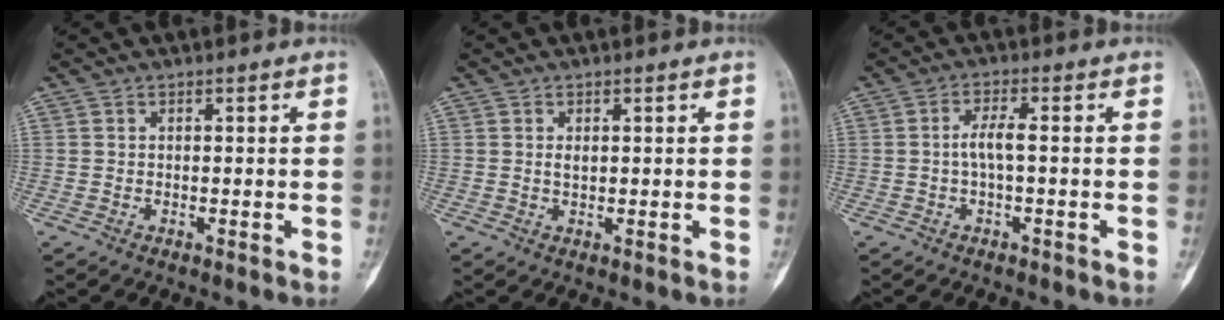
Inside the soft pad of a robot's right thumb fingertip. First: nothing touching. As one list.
[{"total": 1.2, "force": [0.3, 0.6, 0.9], "torque": [-0.011, -0.001, 0.007]}, {"total": 3.2, "force": [-0.3, 0.7, 3.1], "torque": [-0.066, 0.010, -0.008]}]